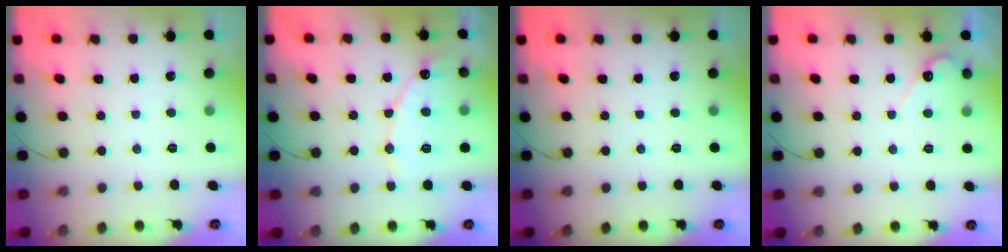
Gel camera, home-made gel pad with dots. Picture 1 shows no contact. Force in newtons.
{"total": 10.7, "press": 10.6, "slide": 1.0}
{"total": 0.0}
{"total": 3.6, "press": 3.6, "slide": 0.3}